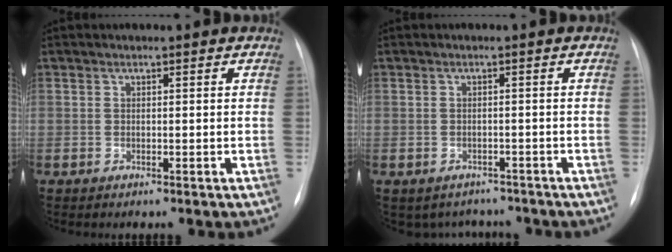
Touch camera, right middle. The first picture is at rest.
{"total": 5.1, "force": [-4.4, 2.7, 0.1], "torque": [0.007, 0.015, -0.051]}